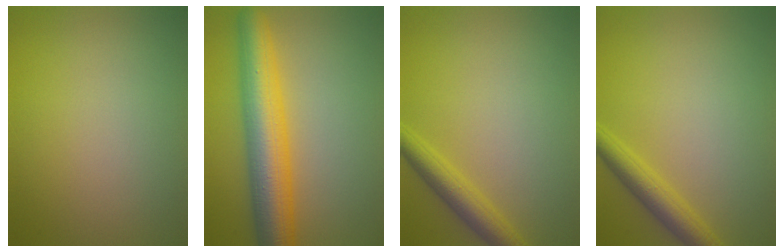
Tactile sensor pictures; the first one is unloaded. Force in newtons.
{"total": 8.1, "press": 8.1, "slide": 0.2}
{"total": 3.0, "press": 3.0, "slide": 0.1}
{"total": 3.0, "press": 3.0, "slide": 0.1}